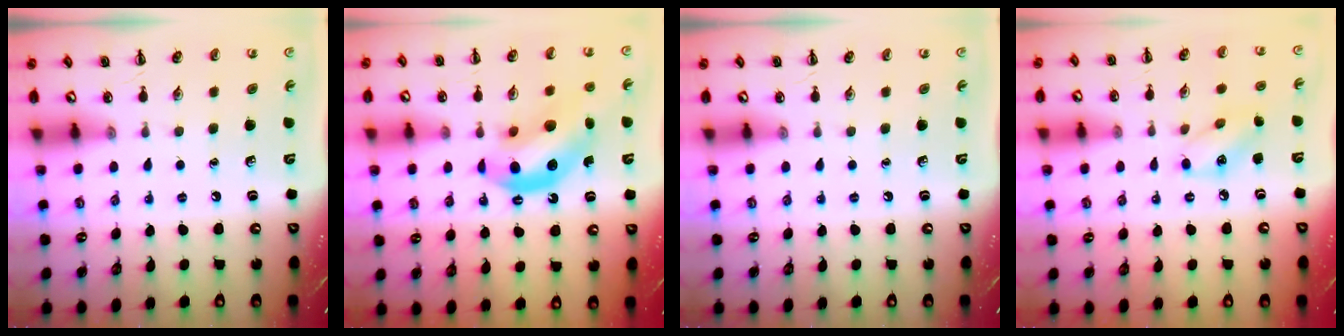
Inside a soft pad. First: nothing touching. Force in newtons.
{"total": 14.0, "press": 13.5, "slide": 3.6}
{"total": 0.0}
{"total": 7.3, "press": 7.3, "slide": 0.6}